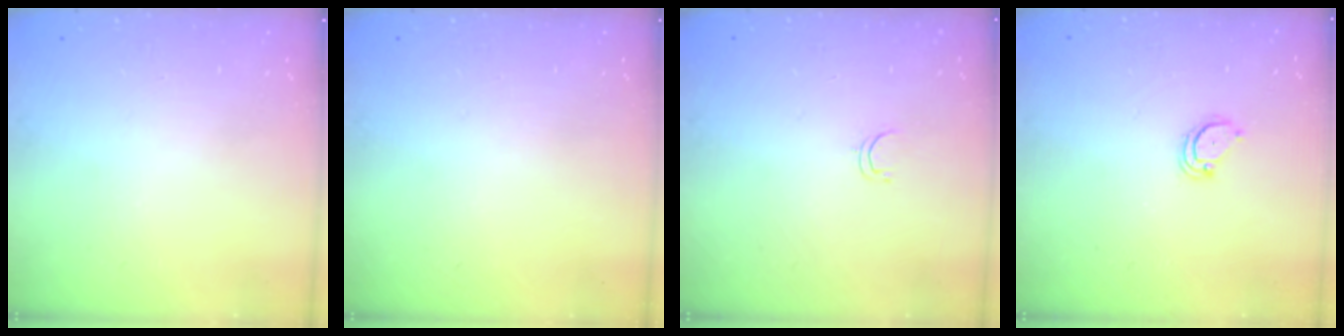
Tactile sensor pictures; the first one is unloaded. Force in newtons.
{"total": 0.0}
{"total": 3.3, "press": 3.2, "slide": 0.2}
{"total": 2.6, "press": 2.6, "slide": 0.2}